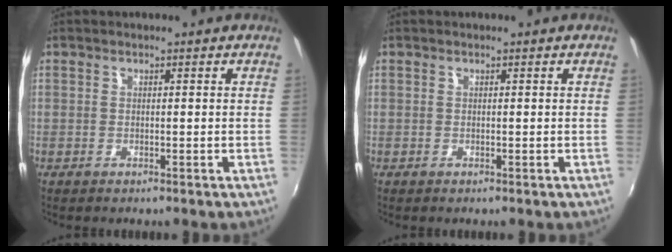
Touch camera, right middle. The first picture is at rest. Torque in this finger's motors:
{"motor_torque": [0.00, -0.01, -0.07, 0.00]}